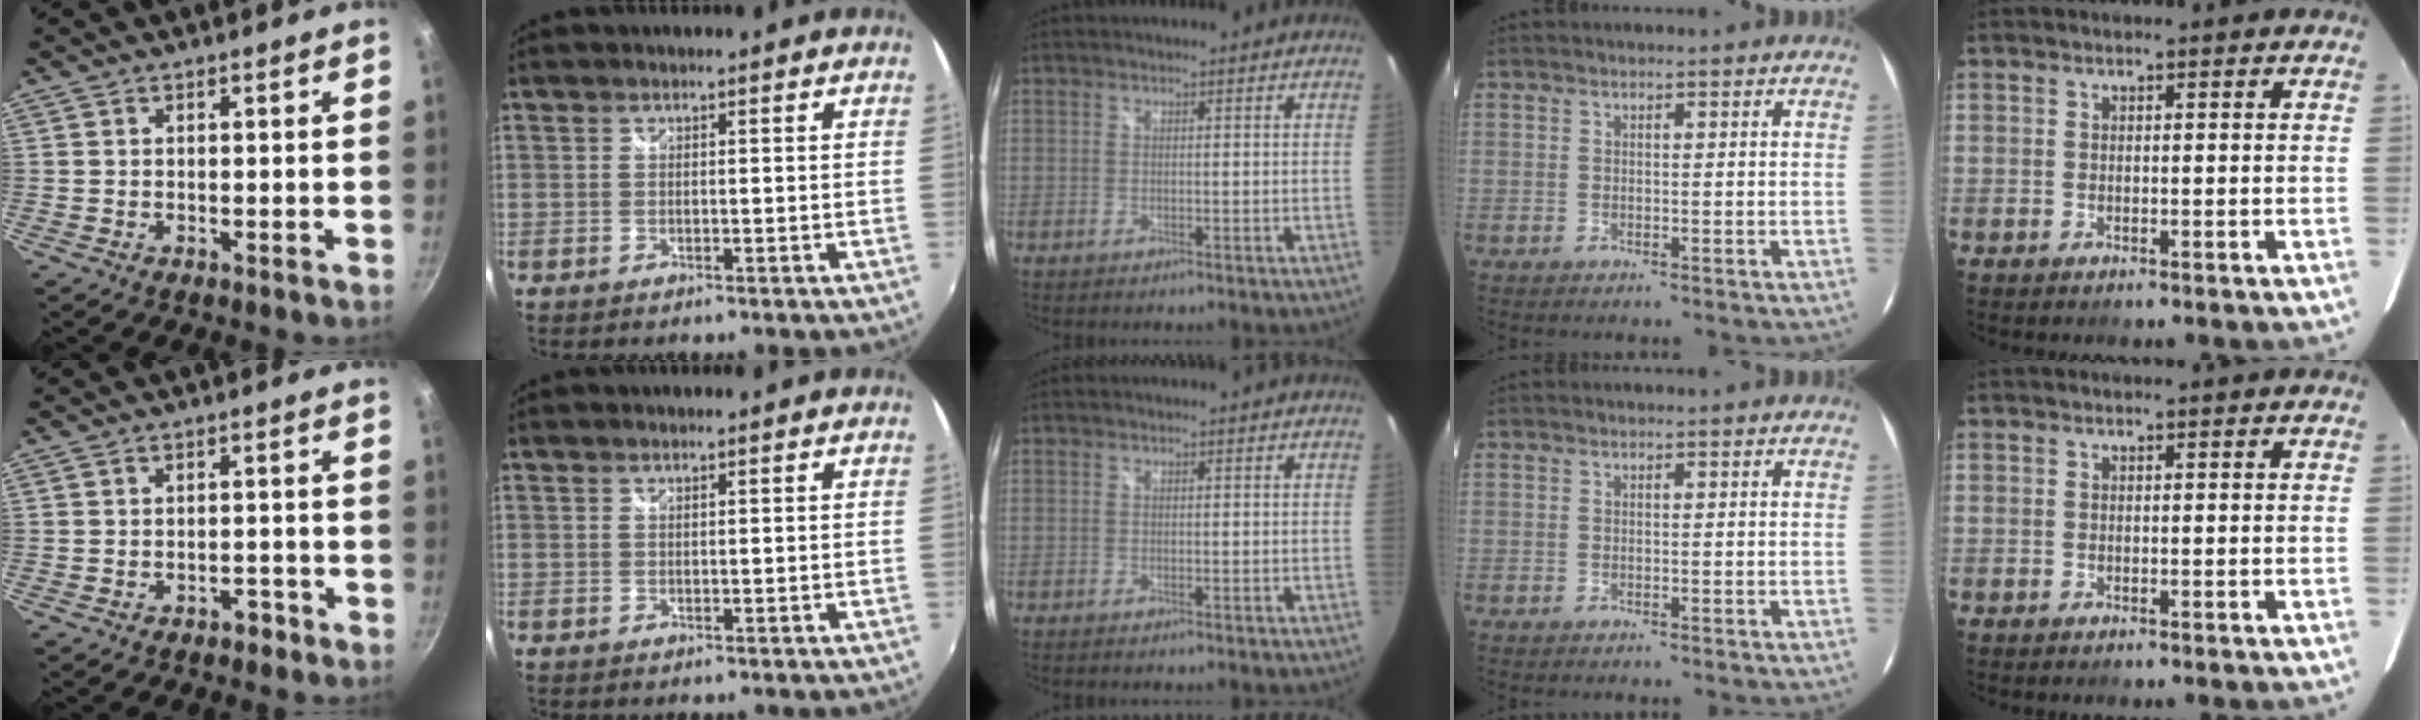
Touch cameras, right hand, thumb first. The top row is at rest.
{"thumb": {"total": 2.2, "force": [-1.5, 1.2, 1.0], "torque": [0.003, 0.022, -0.014]}}